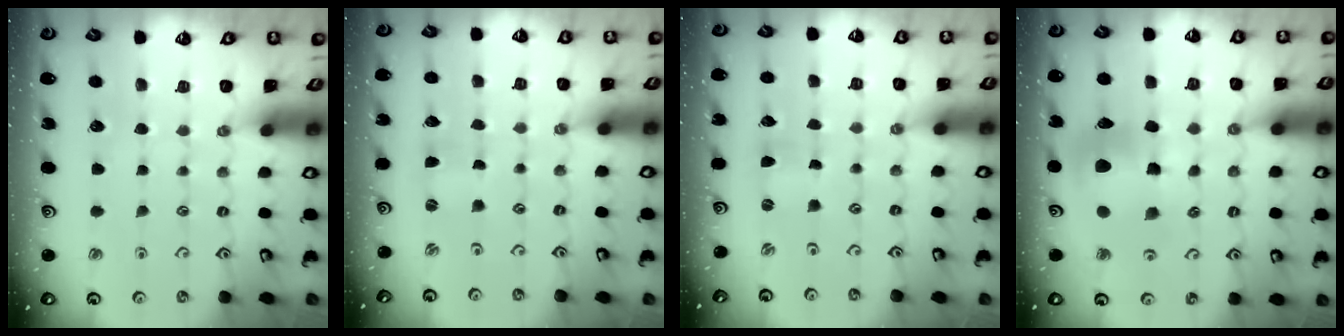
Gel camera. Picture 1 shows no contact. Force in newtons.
{"total": 0.0}
{"total": 0.0}
{"total": 12.2, "press": 12.1, "slide": 1.5}